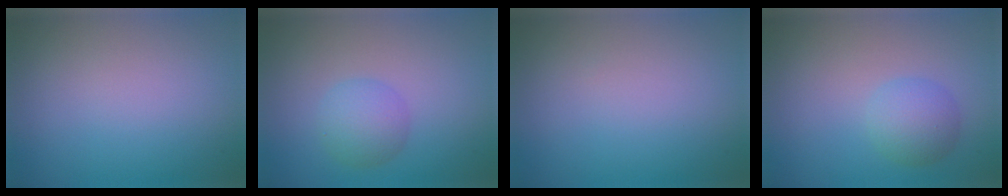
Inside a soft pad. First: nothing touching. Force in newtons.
{"total": 2.8, "press": 2.8, "slide": 0.1}
{"total": 0.0}
{"total": 2.8, "press": 2.8, "slide": 0.1}